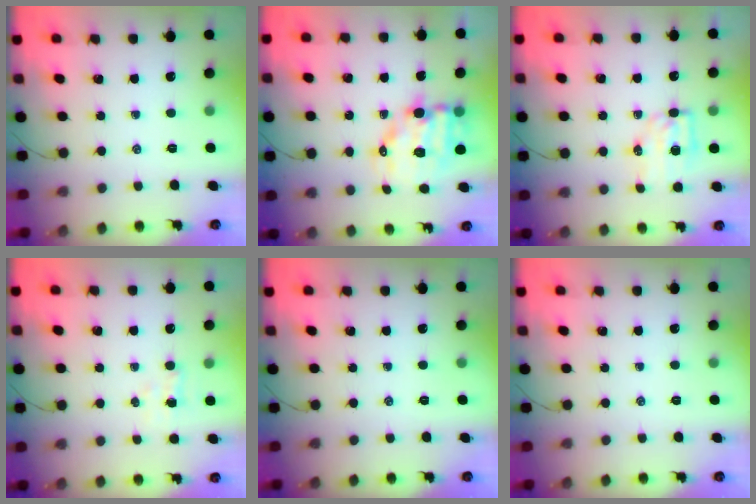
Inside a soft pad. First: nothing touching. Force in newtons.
{"total": 10.8, "press": 10.4, "slide": 2.7}
{"total": 6.5, "press": 6.4, "slide": 1.0}
{"total": 2.5, "press": 2.3, "slide": 0.8}
{"total": 0.0}
{"total": 0.0}